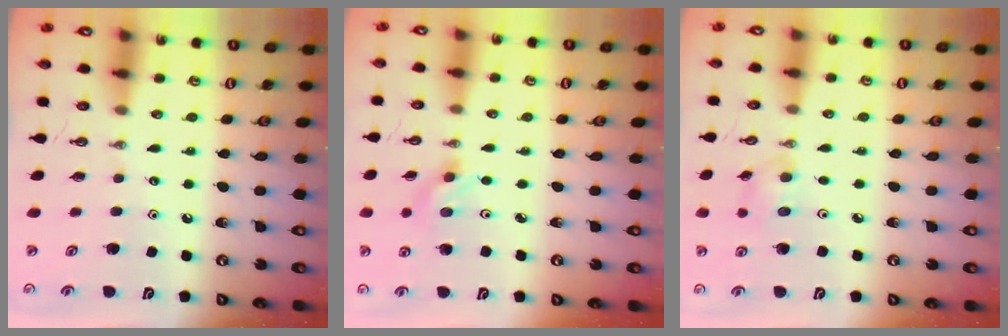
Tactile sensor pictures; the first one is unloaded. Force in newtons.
{"total": 2.8, "press": 2.5, "slide": 1.3}
{"total": 5.3, "press": 5.1, "slide": 1.5}